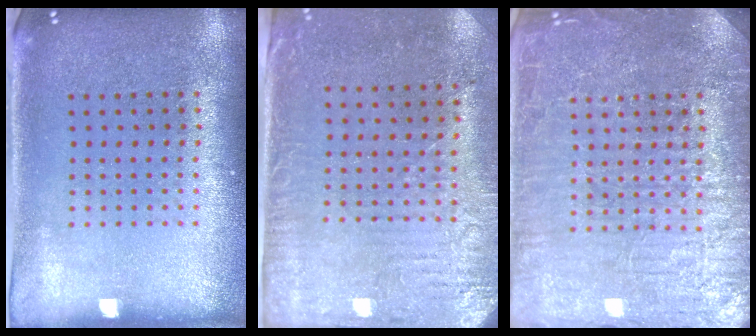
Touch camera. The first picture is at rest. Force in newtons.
{"total": 3.1, "press": 2.5, "slide": 1.8}
{"total": 7.1, "press": 7.1, "slide": 1.0}